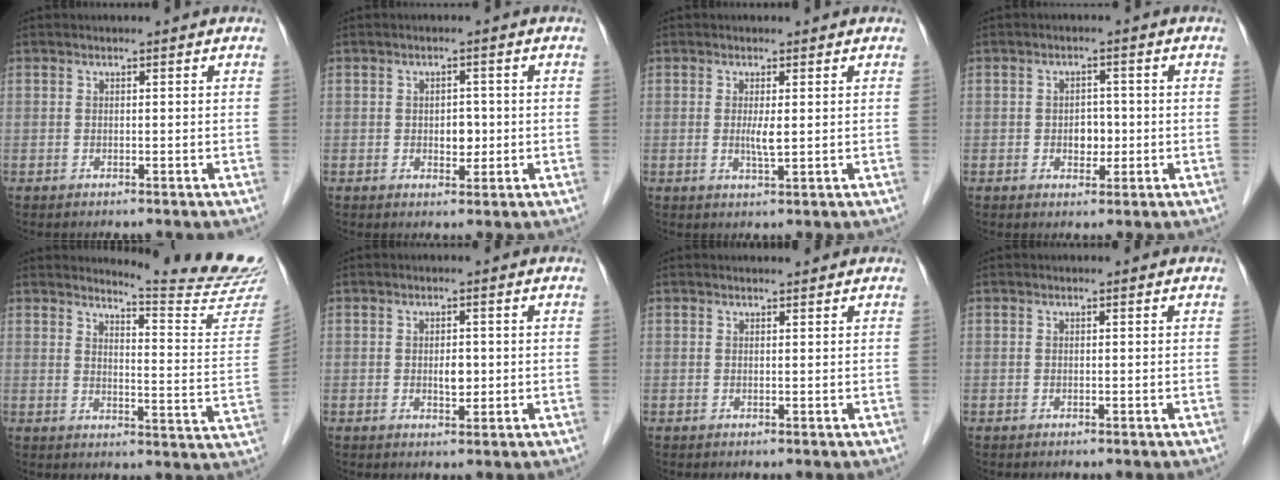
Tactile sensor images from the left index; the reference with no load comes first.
{"total": 2.6, "force": [-0.7, 1.7, 1.9], "torque": [-0.024, -0.004, -0.008]}
{"total": 2.1, "force": [-0.2, 0.1, 2.1], "torque": [-0.044, -0.010, -0.003]}
{"total": 3.0, "force": [-0.9, 2.1, 2.0], "torque": [-0.026, 0.000, -0.012]}
{"total": 13.8, "force": [13.6, -1.7, 1.6], "torque": [-0.020, -0.128, 0.148]}
{"total": 2.2, "force": [-0.5, 1.2, 1.7], "torque": [-0.030, -0.006, -0.007]}
{"total": 1.0, "force": [0.9, 0.1, 0.3], "torque": [-0.007, 0.002, 0.014]}
{"total": 0.0}